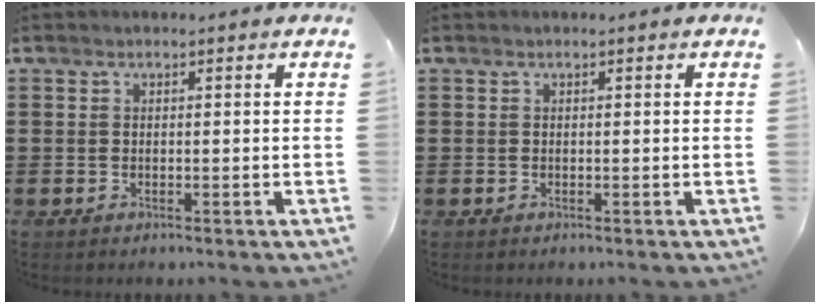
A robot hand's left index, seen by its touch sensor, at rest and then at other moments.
{"total": 0.0}